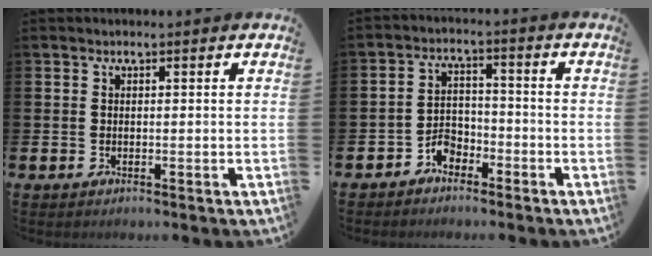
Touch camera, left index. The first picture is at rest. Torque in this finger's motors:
{"motor_torque": [0.19, 0.13, 0.03, 0.04]}